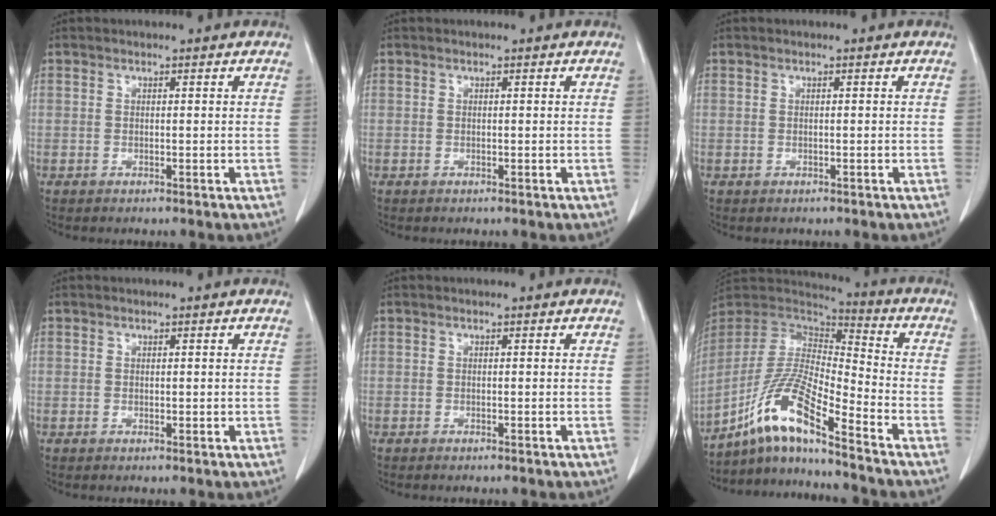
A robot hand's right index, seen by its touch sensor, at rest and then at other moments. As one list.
[{"total": 0.0}, {"total": 0.0}, {"total": 0.5, "force": [0.1, 0.4, 0.3], "torque": [-0.004, -0.001, 0.002]}, {"total": 0.5, "force": [-0.5, 0.0, 0.3], "torque": [-0.006, -0.001, -0.008]}, {"total": 13.6, "force": [-9.5, 0.5, 9.8], "torque": [-0.202, 0.001, -0.178]}]